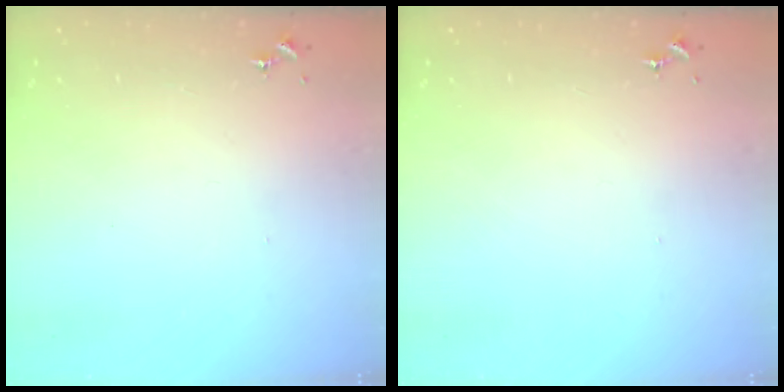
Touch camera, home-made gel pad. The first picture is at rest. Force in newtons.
{"total": 0.0}